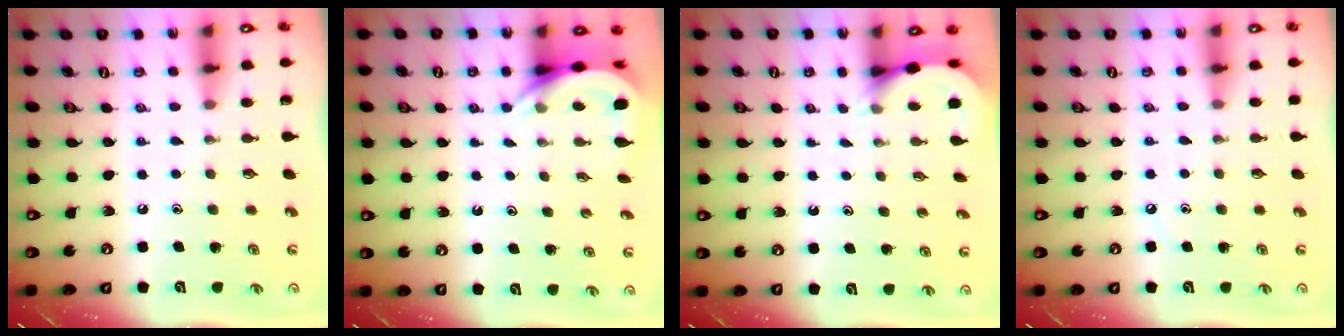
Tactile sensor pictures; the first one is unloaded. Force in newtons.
{"total": 5.3, "press": 5.3, "slide": 0.4}
{"total": 3.0, "press": 3.0, "slide": 0.2}
{"total": 2.3, "press": 2.2, "slide": 0.4}